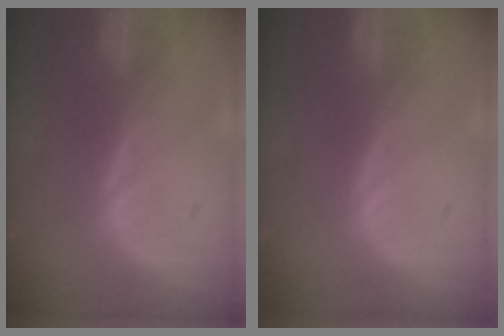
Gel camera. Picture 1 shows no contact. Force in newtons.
{"total": 0.0}